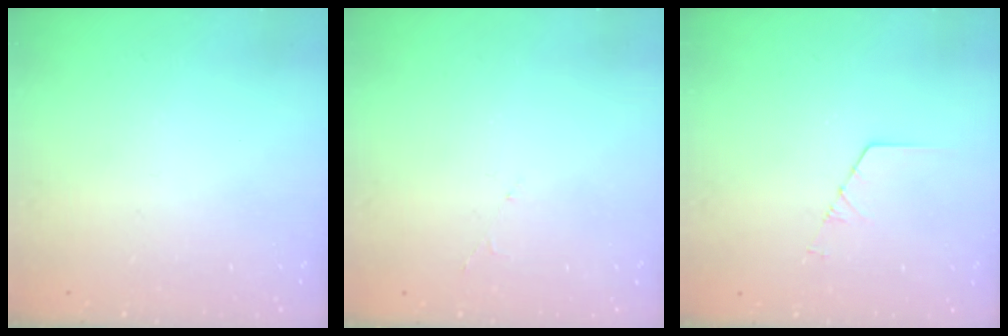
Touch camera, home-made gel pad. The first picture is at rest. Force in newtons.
{"total": 2.8, "press": 2.8, "slide": 0.5}
{"total": 1.3, "press": 1.3, "slide": 0.1}